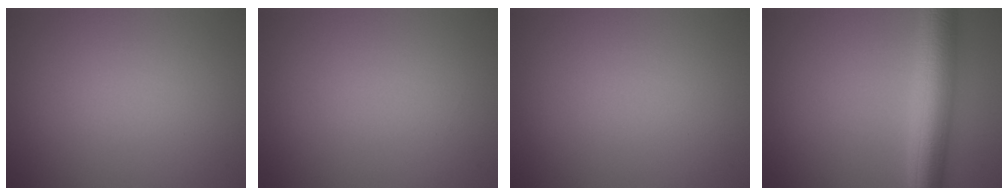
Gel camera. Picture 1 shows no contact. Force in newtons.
{"total": 0.0}
{"total": 0.0}
{"total": 6.8, "press": 6.8, "slide": 0.1}